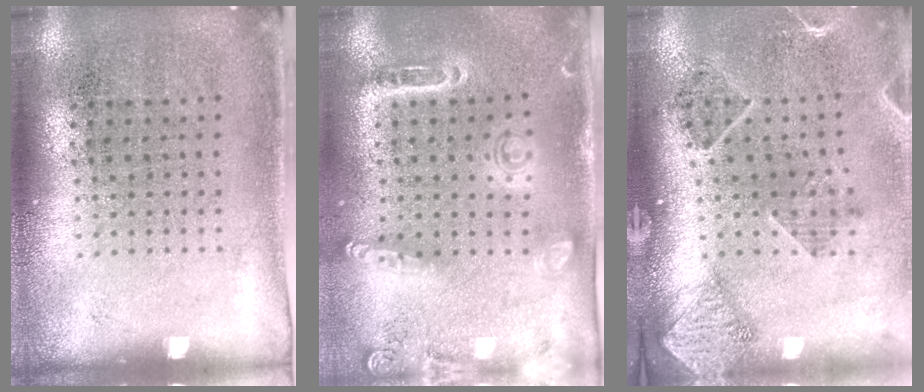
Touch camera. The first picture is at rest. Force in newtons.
{"total": 1.5, "press": 1.5, "slide": 0.4}
{"total": 1.5, "press": 1.5, "slide": 0.2}